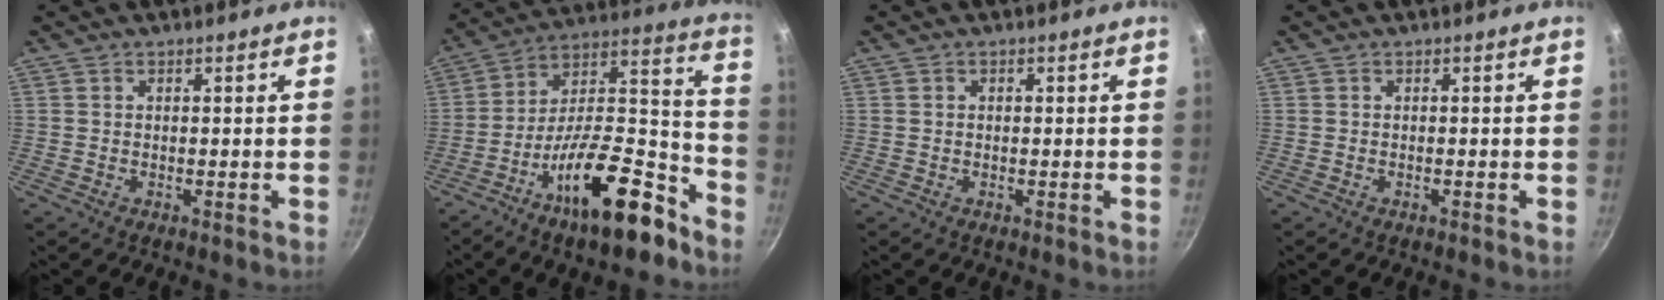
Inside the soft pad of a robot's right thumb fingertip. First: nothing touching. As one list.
[{"total": 22.3, "force": [-13.2, 8.0, 16.1], "torque": [-0.208, 0.107, -0.220]}, {"total": 0.6, "force": [0.1, 0.5, 0.3], "torque": [-0.003, 0.004, 0.003]}, {"total": 0.0}]